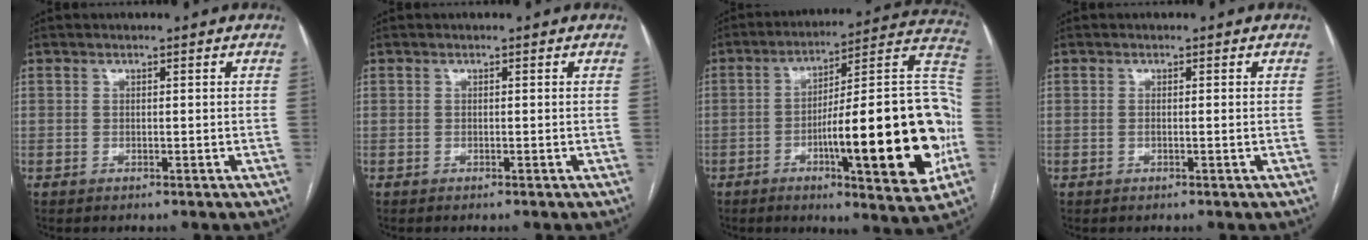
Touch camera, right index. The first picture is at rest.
{"total": 0.0}
{"total": 26.4, "force": [-6.1, 3.5, 25.5], "torque": [-0.305, 0.012, -0.085]}
{"total": 0.6, "force": [0.0, -0.1, 0.6], "torque": [-0.014, -0.001, 0.001]}